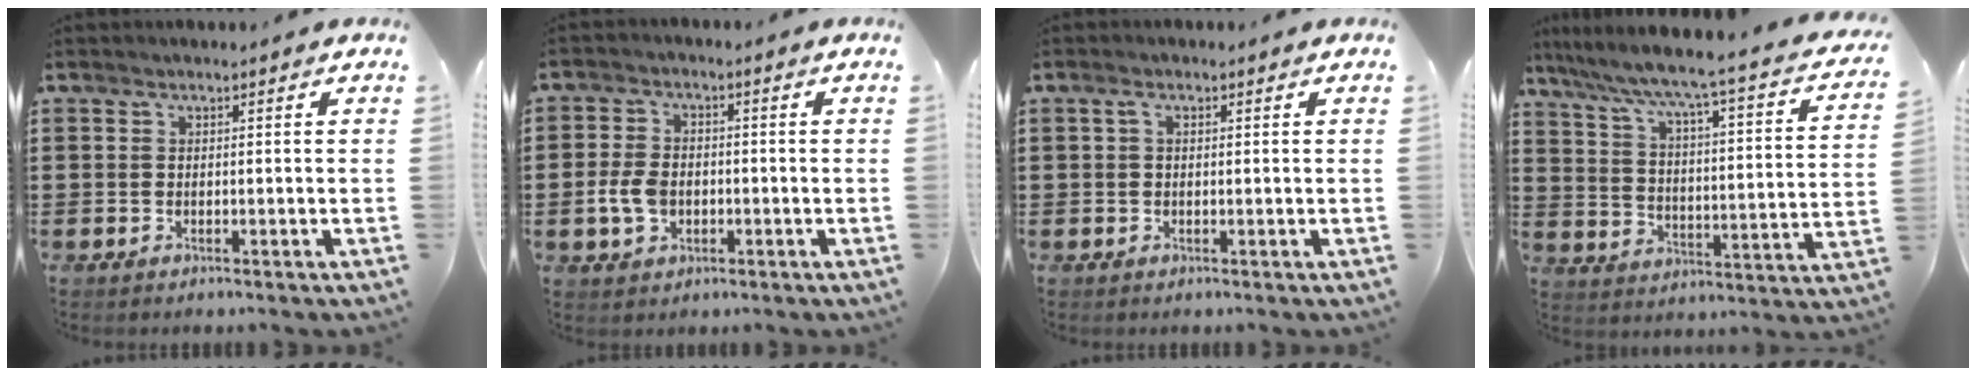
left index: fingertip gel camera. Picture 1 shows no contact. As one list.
[{"total": 5.1, "force": [-1.1, 3.5, 3.6], "torque": [-0.089, -0.001, -0.024]}, {"total": 1.4, "force": [0.2, 0.7, 1.2], "torque": [-0.026, 0.007, 0.002]}, {"total": 4.2, "force": [3.2, -0.7, 2.5], "torque": [-0.069, -0.050, 0.037]}]